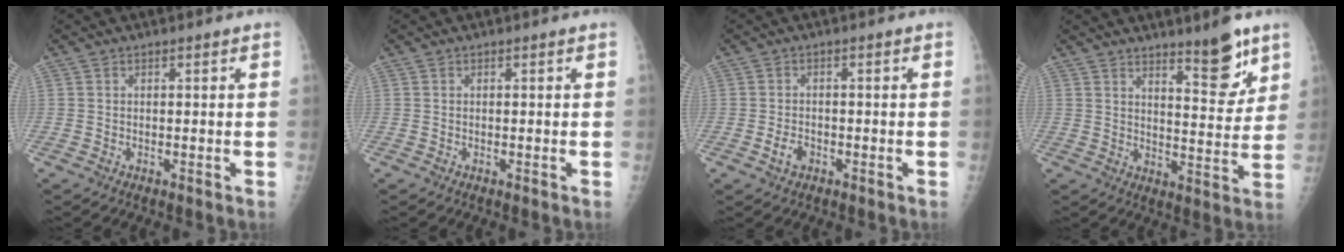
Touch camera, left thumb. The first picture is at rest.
{"total": 0.0}
{"total": 2.6, "force": [-1.2, 1.7, 1.5], "torque": [-0.027, 0.007, -0.020]}
{"total": 9.2, "force": [6.5, 2.3, 6.2], "torque": [-0.069, -0.054, 0.100]}